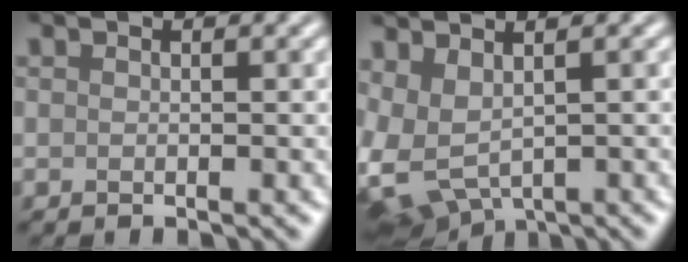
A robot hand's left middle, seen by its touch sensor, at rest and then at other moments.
{"total": 6.9, "force": [0.8, 4.0, 5.6], "torque": [-0.131, -0.011, 0.040]}